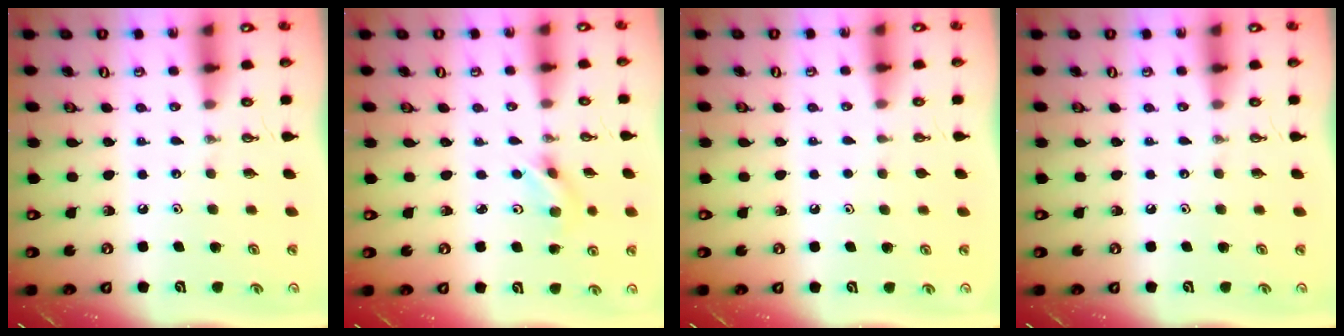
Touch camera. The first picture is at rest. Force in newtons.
{"total": 3.8, "press": 3.0, "slide": 2.3}
{"total": 1.2, "press": 0.5, "slide": 1.0}
{"total": 0.0}